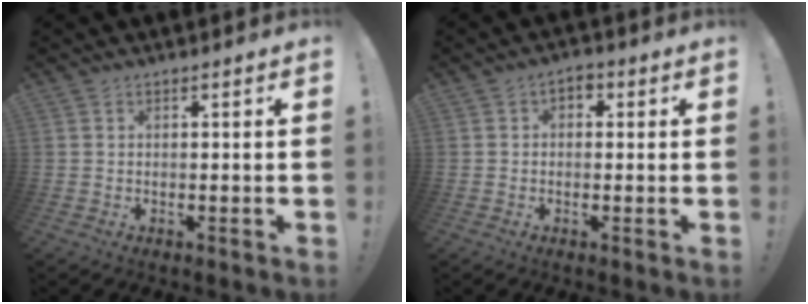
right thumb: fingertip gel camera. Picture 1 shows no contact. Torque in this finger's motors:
{"motor_torque": [0.00, -0.01, 0.09, 0.04, 0.03]}